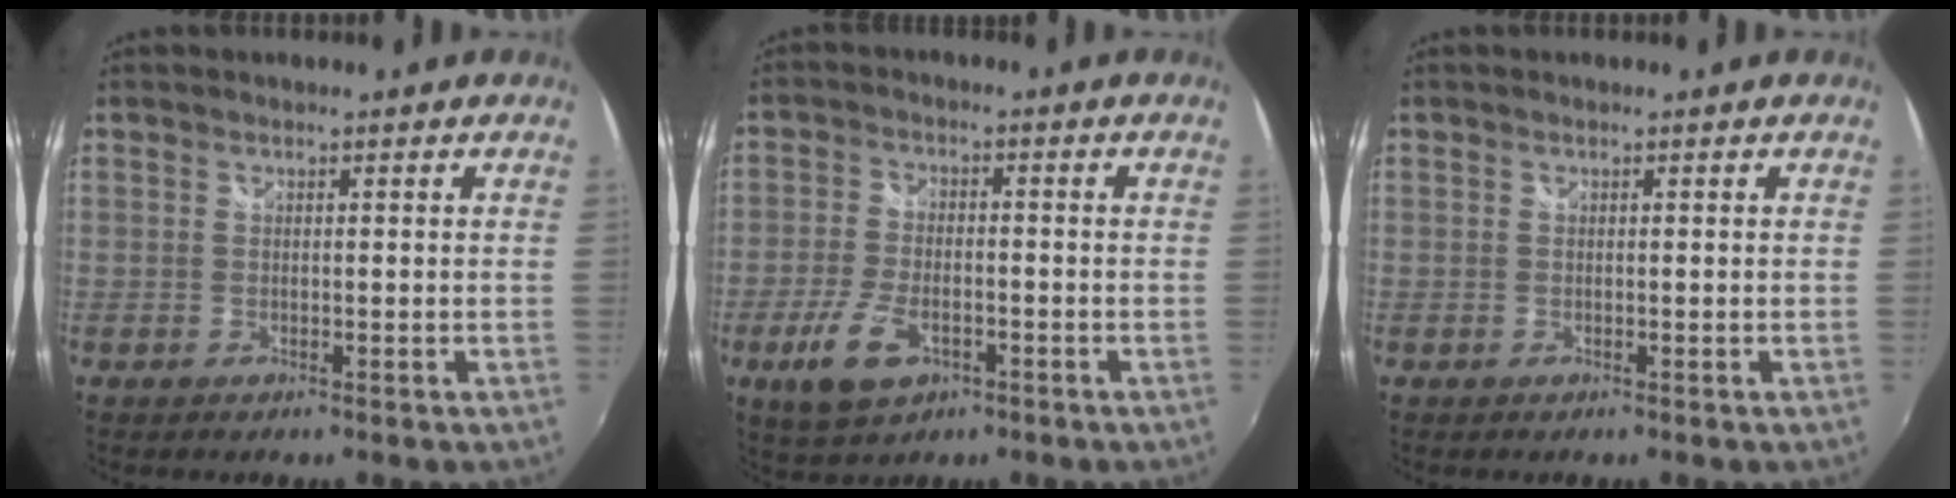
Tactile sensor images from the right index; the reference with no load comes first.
{"total": 8.8, "force": [-4.1, 4.5, 6.3], "torque": [-0.146, -0.010, -0.072]}
{"total": 0.0}